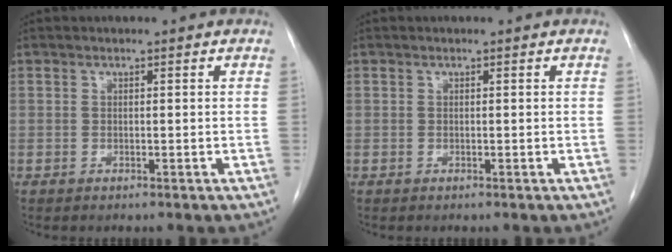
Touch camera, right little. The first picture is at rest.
{"total": 0.0}